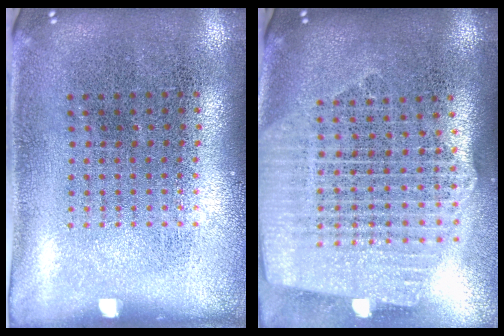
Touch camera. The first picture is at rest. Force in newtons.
{"total": 2.6, "press": 2.2, "slide": 1.3}